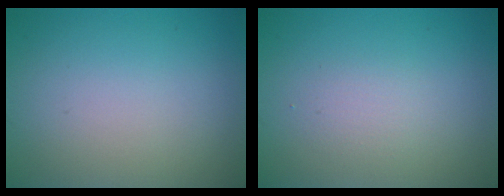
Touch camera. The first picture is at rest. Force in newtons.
{"total": 1.4, "press": 1.4, "slide": 0.1}